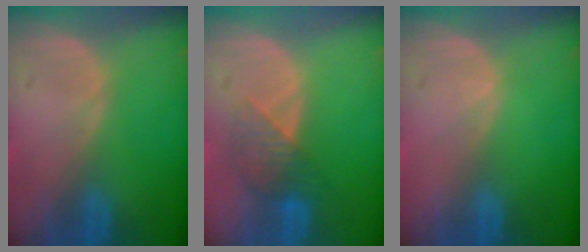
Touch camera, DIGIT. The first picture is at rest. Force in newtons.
{"total": 4.0, "press": 3.8, "slide": 1.0}
{"total": 0.0}